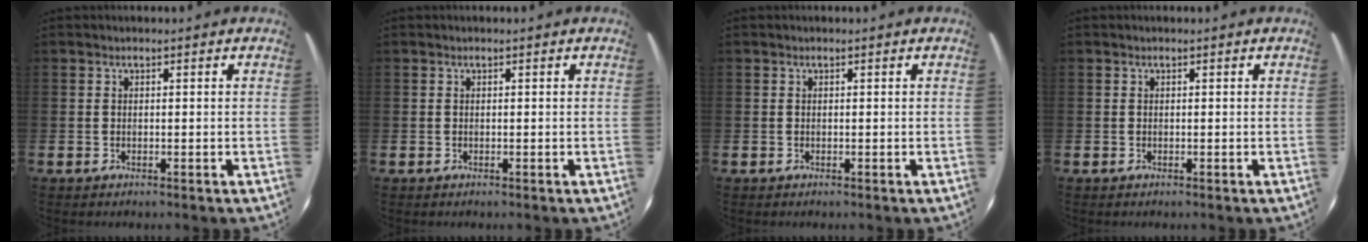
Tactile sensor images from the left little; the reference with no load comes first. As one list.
[{"total": 0.0}, {"total": 0.0}, {"total": 0.0}]